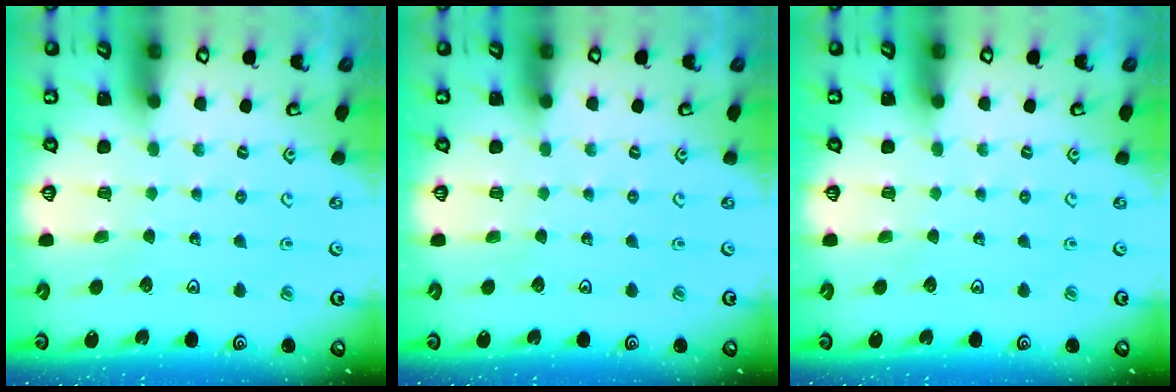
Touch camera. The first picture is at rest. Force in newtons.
{"total": 0.0}
{"total": 0.0}